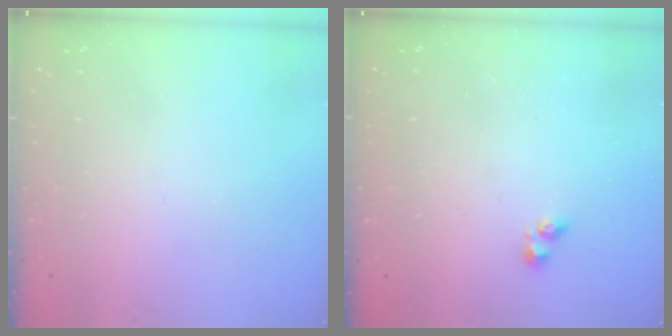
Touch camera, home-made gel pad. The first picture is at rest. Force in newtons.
{"total": 0.9, "press": 0.4, "slide": 0.8}